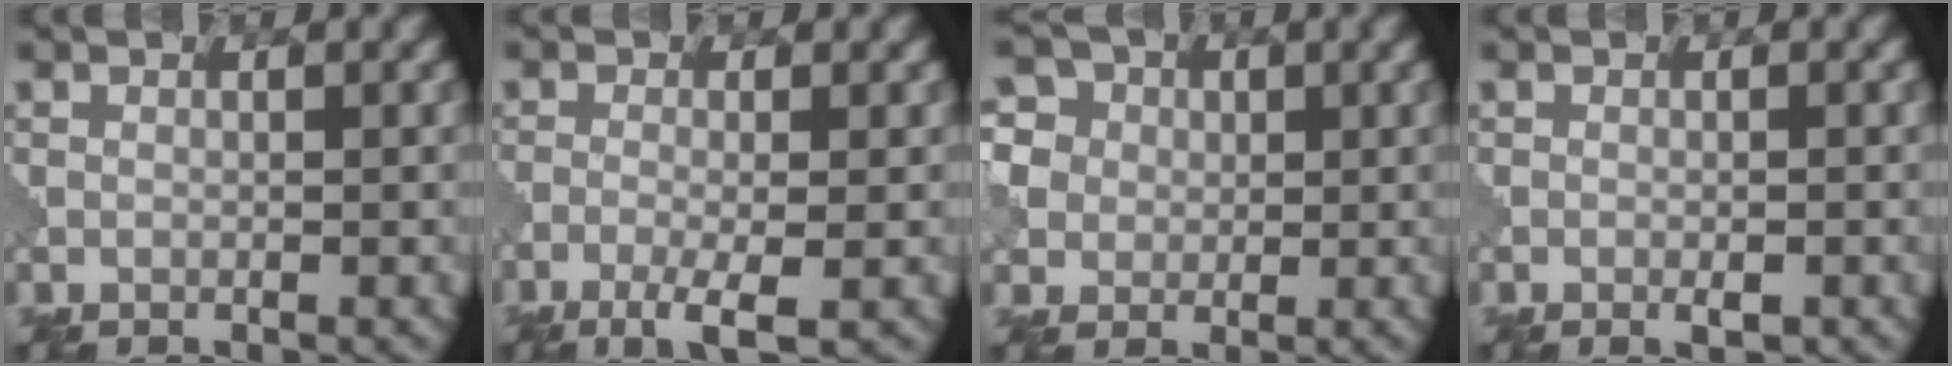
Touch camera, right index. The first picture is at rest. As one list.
[{"total": 3.2, "force": [-2.0, 0.4, 2.5], "torque": [-0.049, -0.005, -0.038]}, {"total": 6.3, "force": [2.2, 5.6, 1.9], "torque": [-0.064, 0.029, 0.026]}, {"total": 0.8, "force": [-0.7, -0.1, 0.3], "torque": [-0.004, -0.005, -0.005]}]